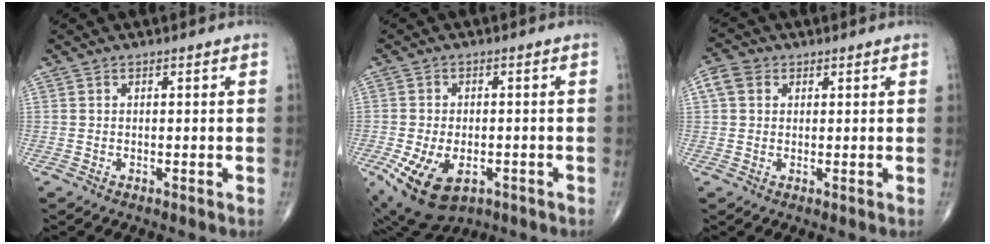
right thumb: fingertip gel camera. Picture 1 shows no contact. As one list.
[{"total": 11.7, "force": [-4.7, 6.8, 8.3], "torque": [-0.153, 0.003, -0.066]}, {"total": 4.1, "force": [1.3, 3.3, 2.0], "torque": [-0.035, 0.010, 0.022]}]